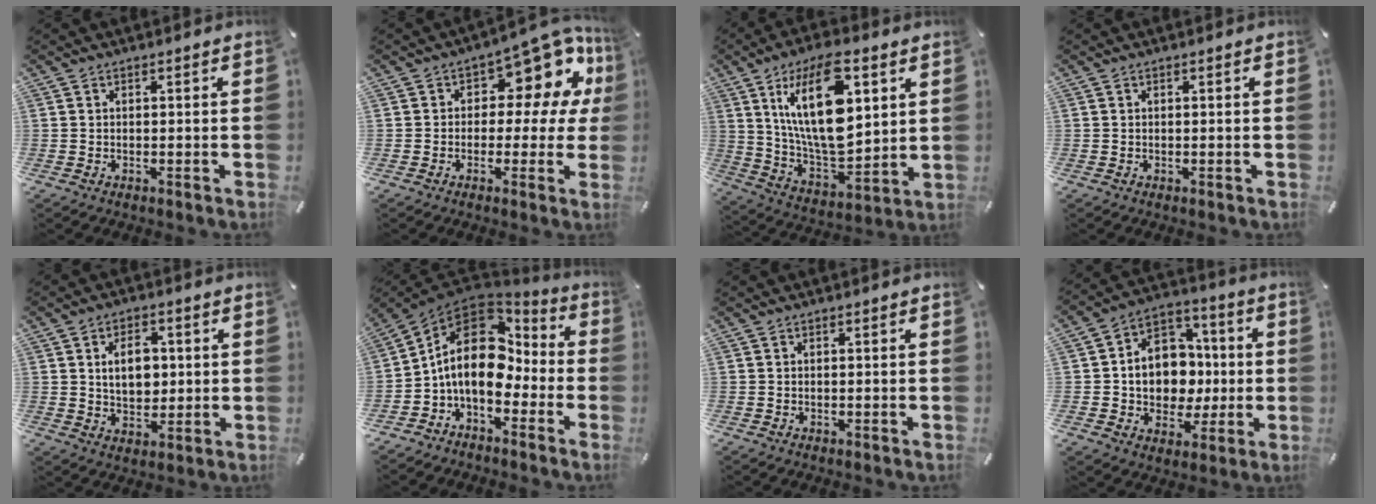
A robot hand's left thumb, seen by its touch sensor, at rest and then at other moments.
{"total": 11.9, "force": [6.7, 6.1, 7.8], "torque": [-0.105, -0.057, 0.116]}
{"total": 22.1, "force": [8.5, 10.4, 17.6], "torque": [-0.338, -0.034, 0.129]}
{"total": 0.0}
{"total": 8.0, "force": [1.3, 5.9, 5.3], "torque": [-0.090, -0.001, 0.017]}
{"total": 15.3, "force": [-0.2, 11.0, 10.6], "torque": [-0.202, 0.002, -0.008]}
{"total": 0.0}
{"total": 13.5, "force": [-1.0, 11.8, 6.5], "torque": [-0.114, 0.010, -0.005]}